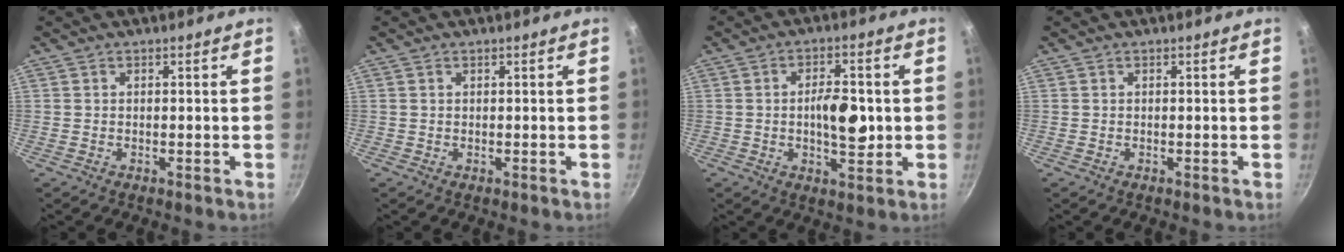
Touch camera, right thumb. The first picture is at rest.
{"total": 0.0}
{"total": 8.2, "force": [-0.2, 3.8, 7.2], "torque": [-0.098, 0.001, -0.006]}
{"total": 0.0}